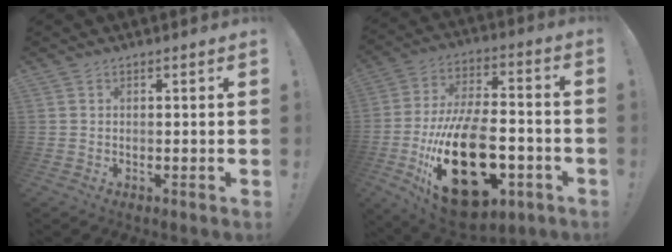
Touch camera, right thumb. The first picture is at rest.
{"total": 29.6, "force": [-9.0, 15.8, 23.4], "torque": [-0.438, 0.051, -0.130]}